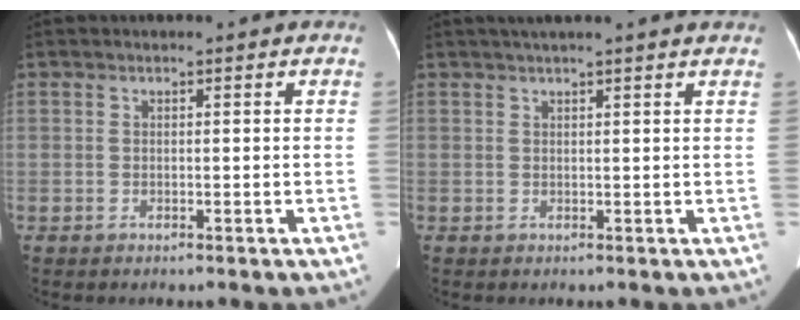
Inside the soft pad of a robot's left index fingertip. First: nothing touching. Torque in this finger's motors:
{"motor_torque": [0.07, -0.01, -0.02, -0.02]}